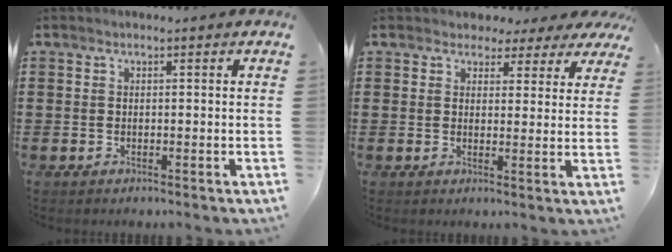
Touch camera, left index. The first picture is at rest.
{"total": 3.1, "force": [2.5, 1.9, 0.6], "torque": [-0.018, -0.003, 0.042]}